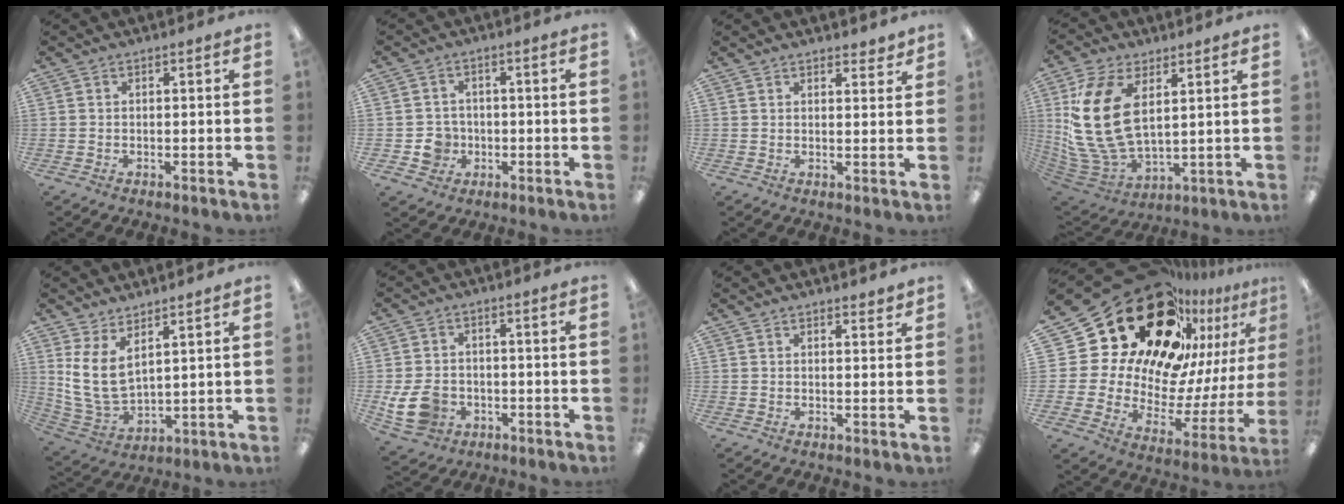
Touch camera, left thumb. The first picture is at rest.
{"total": 5.7, "force": [-1.3, 5.3, 1.6], "torque": [-0.030, 0.012, -0.021]}
{"total": 2.3, "force": [2.2, 0.5, 0.5], "torque": [0.005, -0.015, 0.038]}
{"total": 19.5, "force": [4.9, 11.5, 15.0], "torque": [-0.347, -0.016, 0.083]}
{"total": 10.5, "force": [5.0, 5.4, 7.5], "torque": [-0.185, -0.025, 0.095]}
{"total": 8.8, "force": [-2.6, 6.7, 5.1], "torque": [-0.114, 0.007, -0.045]}
{"total": 1.8, "force": [1.8, 0.3, 0.4], "torque": [0.007, -0.011, 0.029]}
{"total": 32.1, "force": [20.7, 17.9, 16.7], "torque": [-0.263, -0.179, 0.407]}